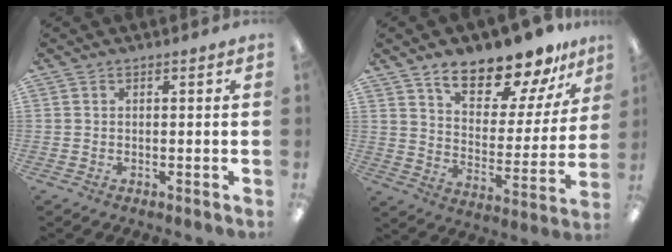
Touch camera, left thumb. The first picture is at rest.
{"total": 14.7, "force": [12.7, 4.6, 5.9], "torque": [-0.095, -0.094, 0.222]}